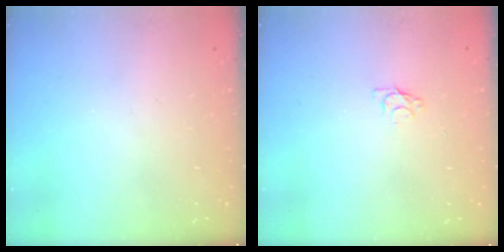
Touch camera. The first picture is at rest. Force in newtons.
{"total": 3.5, "press": 3.5, "slide": 0.4}